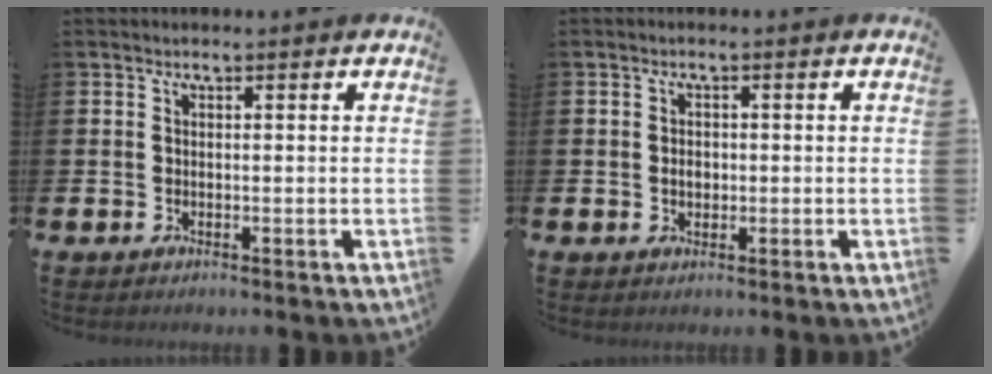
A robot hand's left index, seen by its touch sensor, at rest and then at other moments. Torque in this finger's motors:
{"motor_torque": [0.11, 0.04, 0.00, 0.05]}